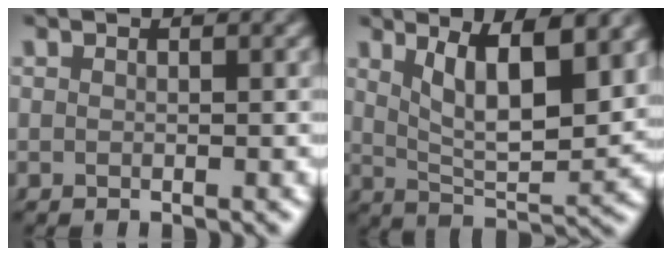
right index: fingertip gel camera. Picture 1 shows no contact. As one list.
[{"total": 6.9, "force": [2.8, 2.9, 5.6], "torque": [-0.098, -0.016, 0.052]}]